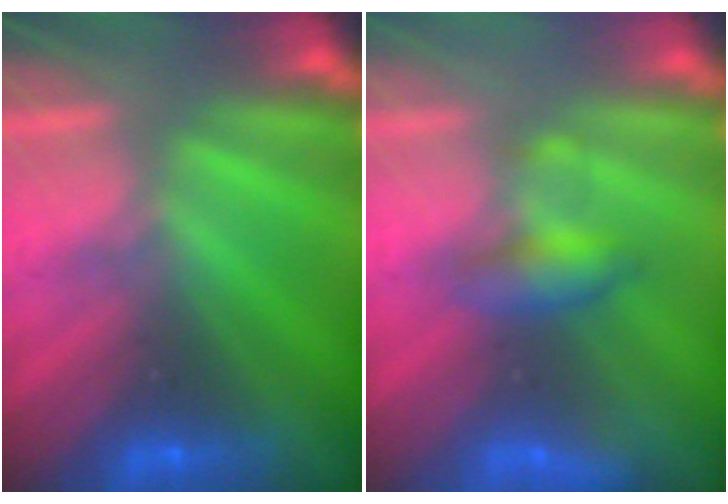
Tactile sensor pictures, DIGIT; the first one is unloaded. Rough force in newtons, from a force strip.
{"total": 2.0}